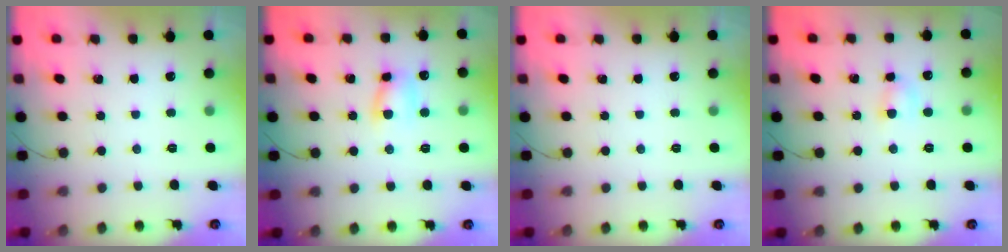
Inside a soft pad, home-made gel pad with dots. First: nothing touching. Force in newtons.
{"total": 6.5, "press": 6.5, "slide": 0.2}
{"total": 0.0}
{"total": 3.6, "press": 3.3, "slide": 1.4}